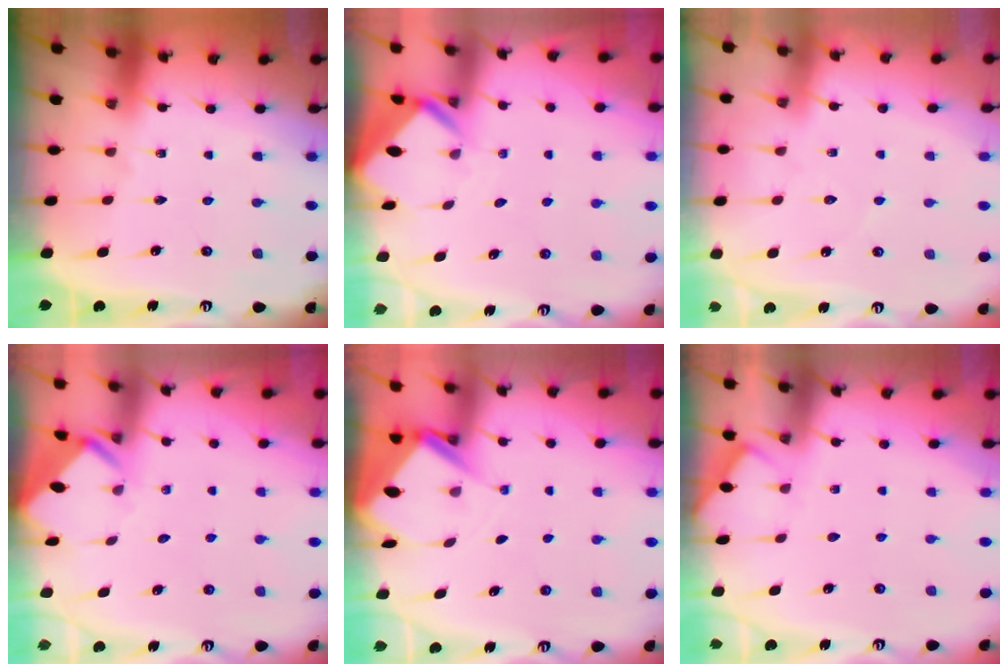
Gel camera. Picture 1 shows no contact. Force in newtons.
{"total": 2.9, "press": 2.9, "slide": 0.2}
{"total": 3.7, "press": 3.7, "slide": 0.5}
{"total": 3.4, "press": 3.4, "slide": 0.3}
{"total": 4.7, "press": 4.7, "slide": 0.3}
{"total": 3.0, "press": 2.9, "slide": 0.5}